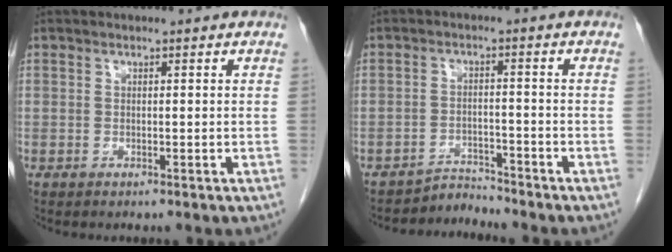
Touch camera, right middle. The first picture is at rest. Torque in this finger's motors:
{"motor_torque": [-0.09, -0.08, -0.08, -0.03]}